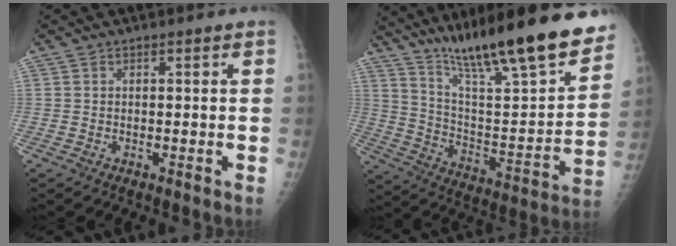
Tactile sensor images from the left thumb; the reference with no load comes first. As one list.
[{"total": 26.8, "force": [20.5, 4.2, 16.8], "torque": [-0.240, -0.086, 0.324]}]